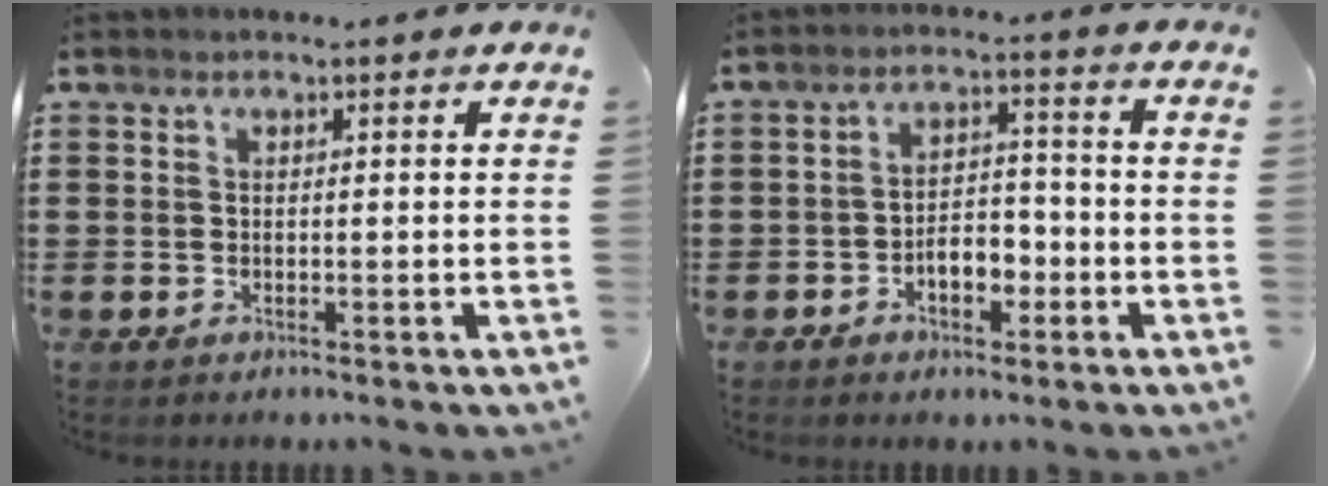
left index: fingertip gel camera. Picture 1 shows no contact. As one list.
[{"total": 5.0, "force": [-2.3, 2.8, 3.4], "torque": [-0.053, 0.006, -0.045]}]